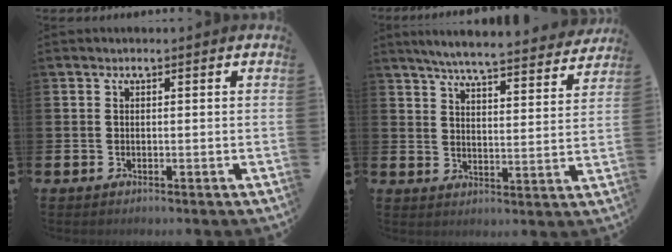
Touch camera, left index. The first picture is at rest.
{"total": 6.2, "force": [5.9, 0.1, 1.9], "torque": [-0.044, -0.048, 0.098]}